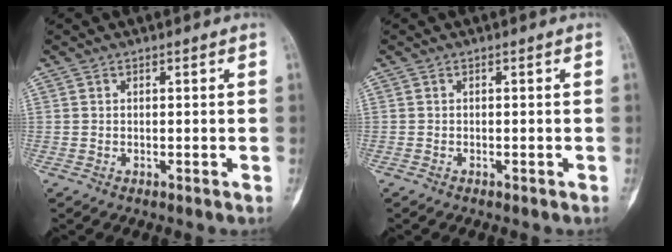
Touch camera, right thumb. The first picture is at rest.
{"total": 0.0}